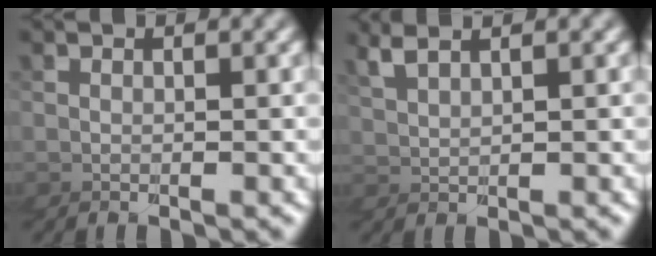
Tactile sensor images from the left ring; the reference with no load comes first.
{"total": 2.3, "force": [2.1, 0.6, 0.6], "torque": [-0.037, 0.003, 0.036]}